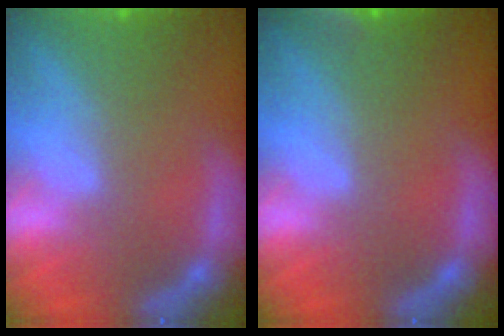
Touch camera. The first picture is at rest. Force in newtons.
{"total": 2.9}